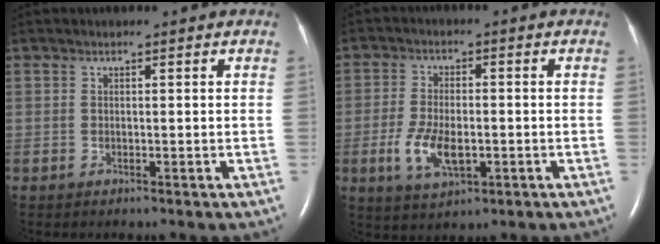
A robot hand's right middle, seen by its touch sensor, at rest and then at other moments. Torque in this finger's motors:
{"motor_torque": [1.12, -0.43, 0.39, 0.07]}